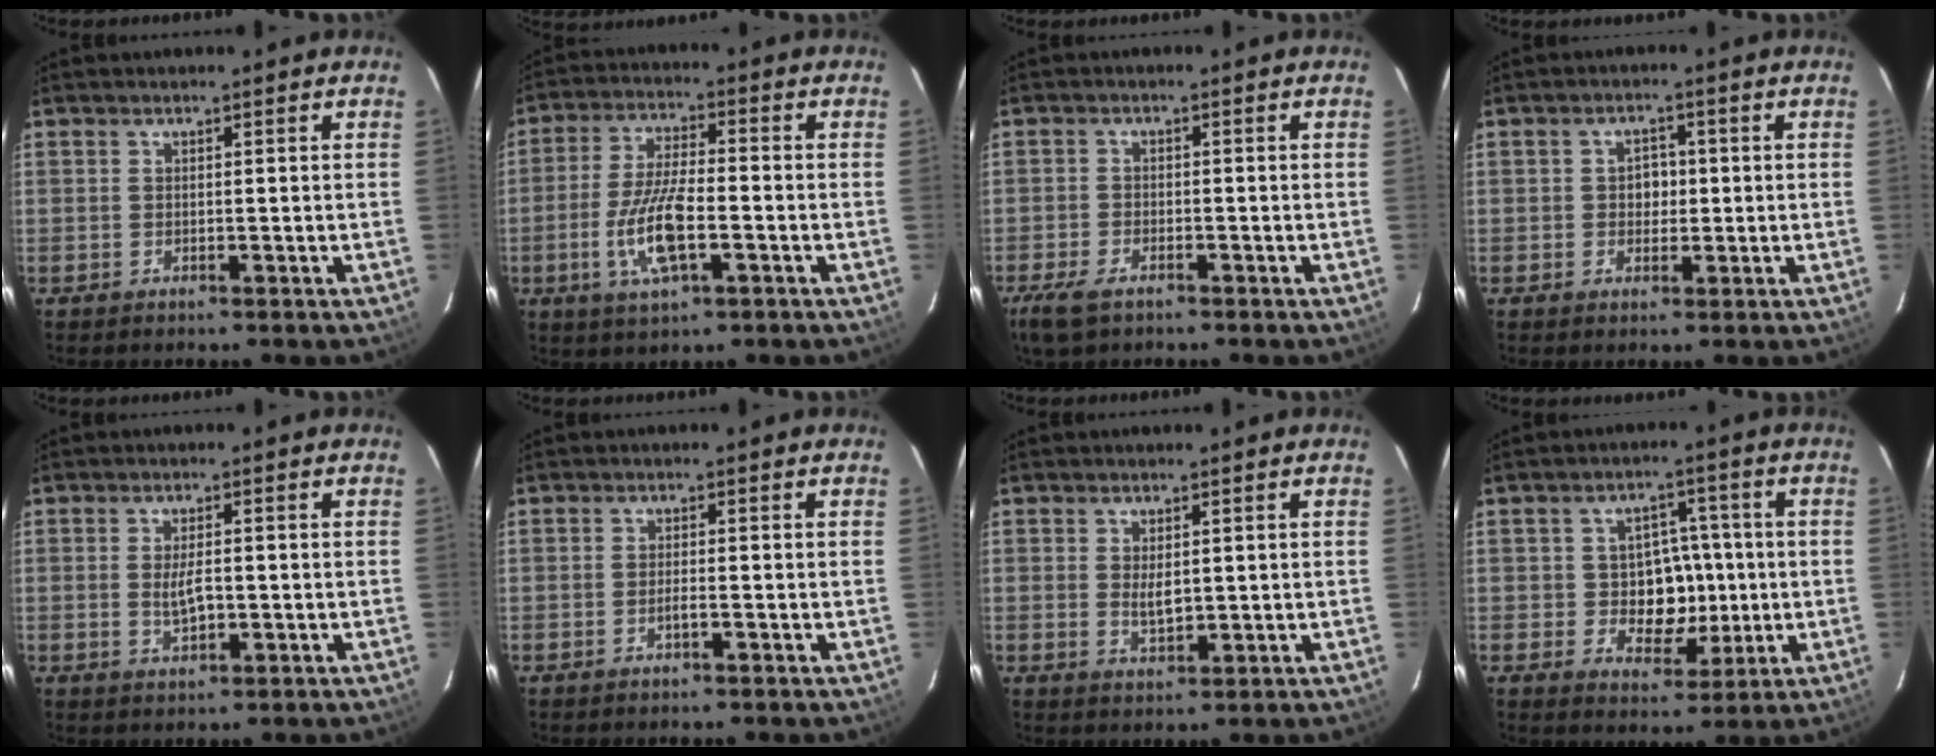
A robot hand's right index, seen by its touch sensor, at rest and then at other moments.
{"total": 10.5, "force": [-3.4, 3.1, 9.5], "torque": [-0.194, -0.007, -0.063]}
{"total": 5.5, "force": [-3.8, 2.4, 3.2], "torque": [-0.089, -0.012, -0.074]}
{"total": 3.1, "force": [0.0, 2.6, 1.6], "torque": [-0.024, 0.009, -0.001]}
{"total": 3.7, "force": [-0.5, 1.5, 3.3], "torque": [-0.061, -0.006, -0.005]}
{"total": 1.3, "force": [-0.7, 0.2, 1.1], "torque": [-0.020, -0.001, -0.014]}
{"total": 3.2, "force": [0.3, 1.7, 2.7], "torque": [-0.045, -0.007, 0.010]}
{"total": 8.1, "force": [-0.6, 6.9, 4.3], "torque": [-0.078, 0.006, 0.001]}